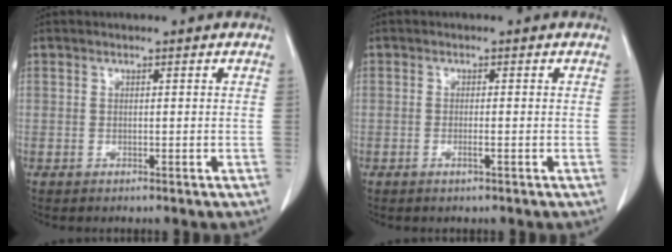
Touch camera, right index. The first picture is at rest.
{"total": 1.1, "force": [-0.5, 0.0, 1.0], "torque": [-0.021, 0.000, -0.008]}